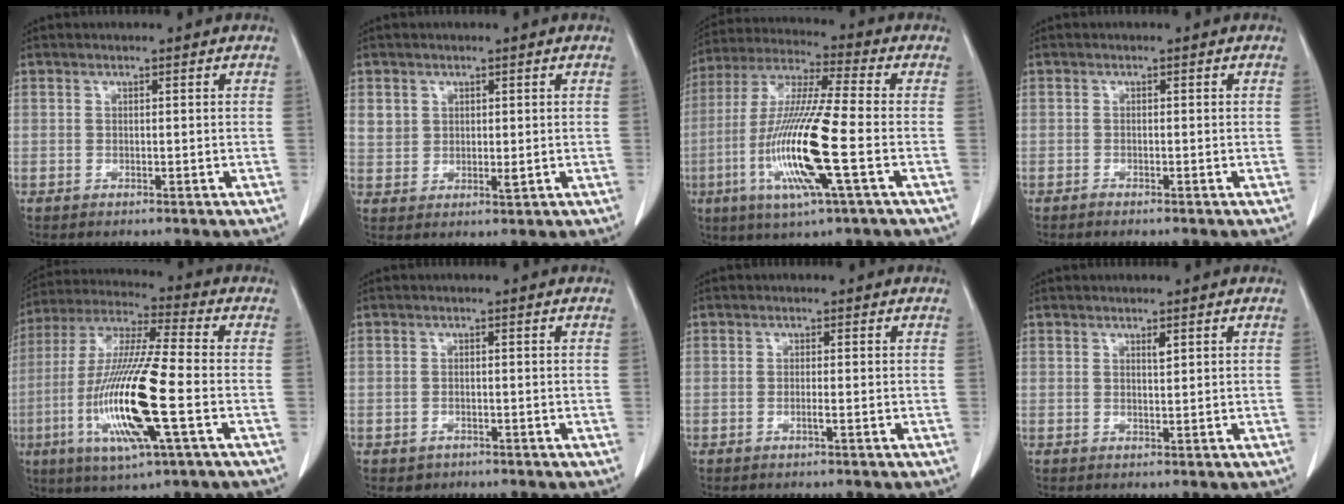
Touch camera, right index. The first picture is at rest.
{"total": 3.6, "force": [1.3, 2.9, 1.8], "torque": [-0.026, -0.001, 0.032]}
{"total": 16.3, "force": [-4.2, 0.4, 15.7], "torque": [-0.326, -0.015, -0.084]}
{"total": 0.7, "force": [-0.6, 0.0, 0.3], "torque": [-0.010, -0.001, -0.012]}
{"total": 17.8, "force": [-4.5, 1.2, 17.2], "torque": [-0.358, -0.017, -0.084]}
{"total": 1.5, "force": [-0.8, 1.2, 0.3], "torque": [-0.007, 0.003, -0.002]}
{"total": 0.8, "force": [-0.3, -0.1, 0.7], "torque": [-0.012, 0.003, -0.004]}
{"total": 0.9, "force": [0.5, 0.1, 0.7], "torque": [-0.015, -0.005, 0.009]}